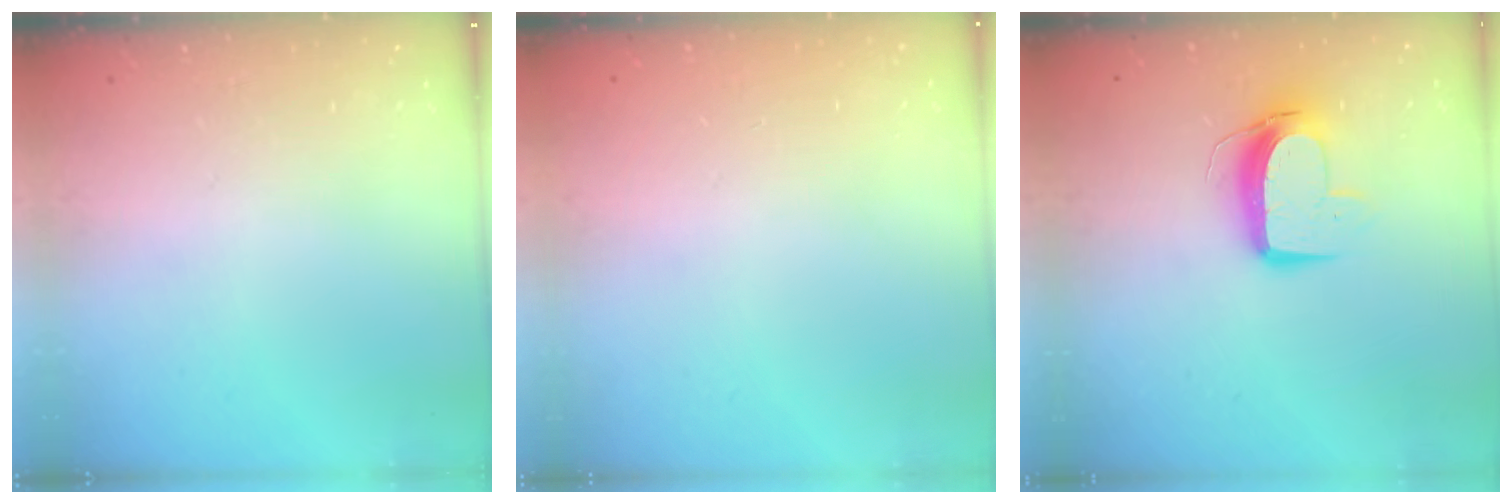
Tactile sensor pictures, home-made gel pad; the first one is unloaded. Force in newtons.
{"total": 0.0}
{"total": 10.6, "press": 10.6, "slide": 0.9}